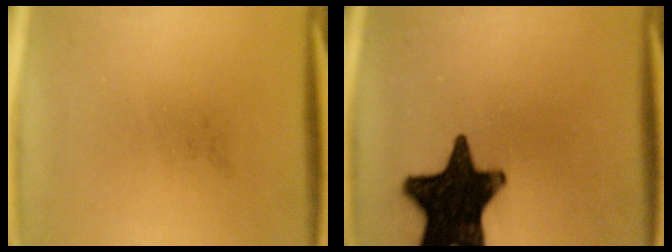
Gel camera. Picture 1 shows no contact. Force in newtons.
{"total": 19.0}